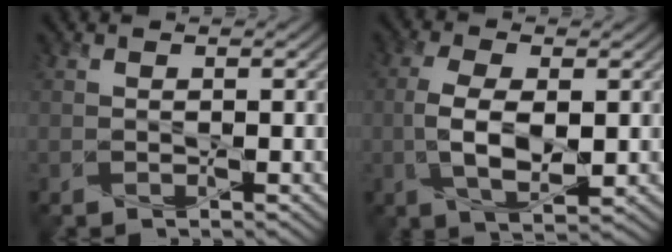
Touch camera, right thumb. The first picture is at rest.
{"total": 5.9, "force": [-0.9, 2.7, 5.1], "torque": [-0.123, -0.004, -0.017]}